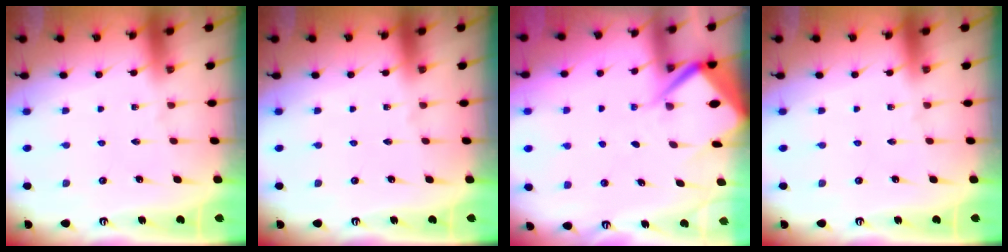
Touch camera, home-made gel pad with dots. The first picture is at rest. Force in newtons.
{"total": 0.0}
{"total": 6.6, "press": 6.6, "slide": 0.6}
{"total": 0.0}